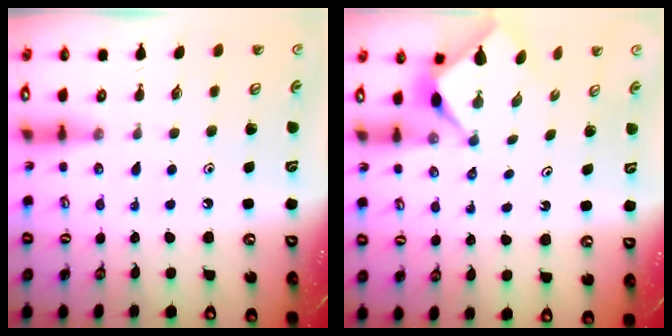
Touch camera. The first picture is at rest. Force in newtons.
{"total": 3.0, "press": 3.0, "slide": 0.2}